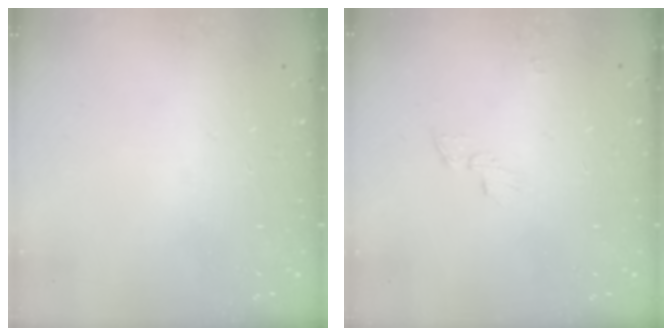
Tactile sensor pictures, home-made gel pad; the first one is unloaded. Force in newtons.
{"total": 3.9, "press": 3.9, "slide": 0.3}